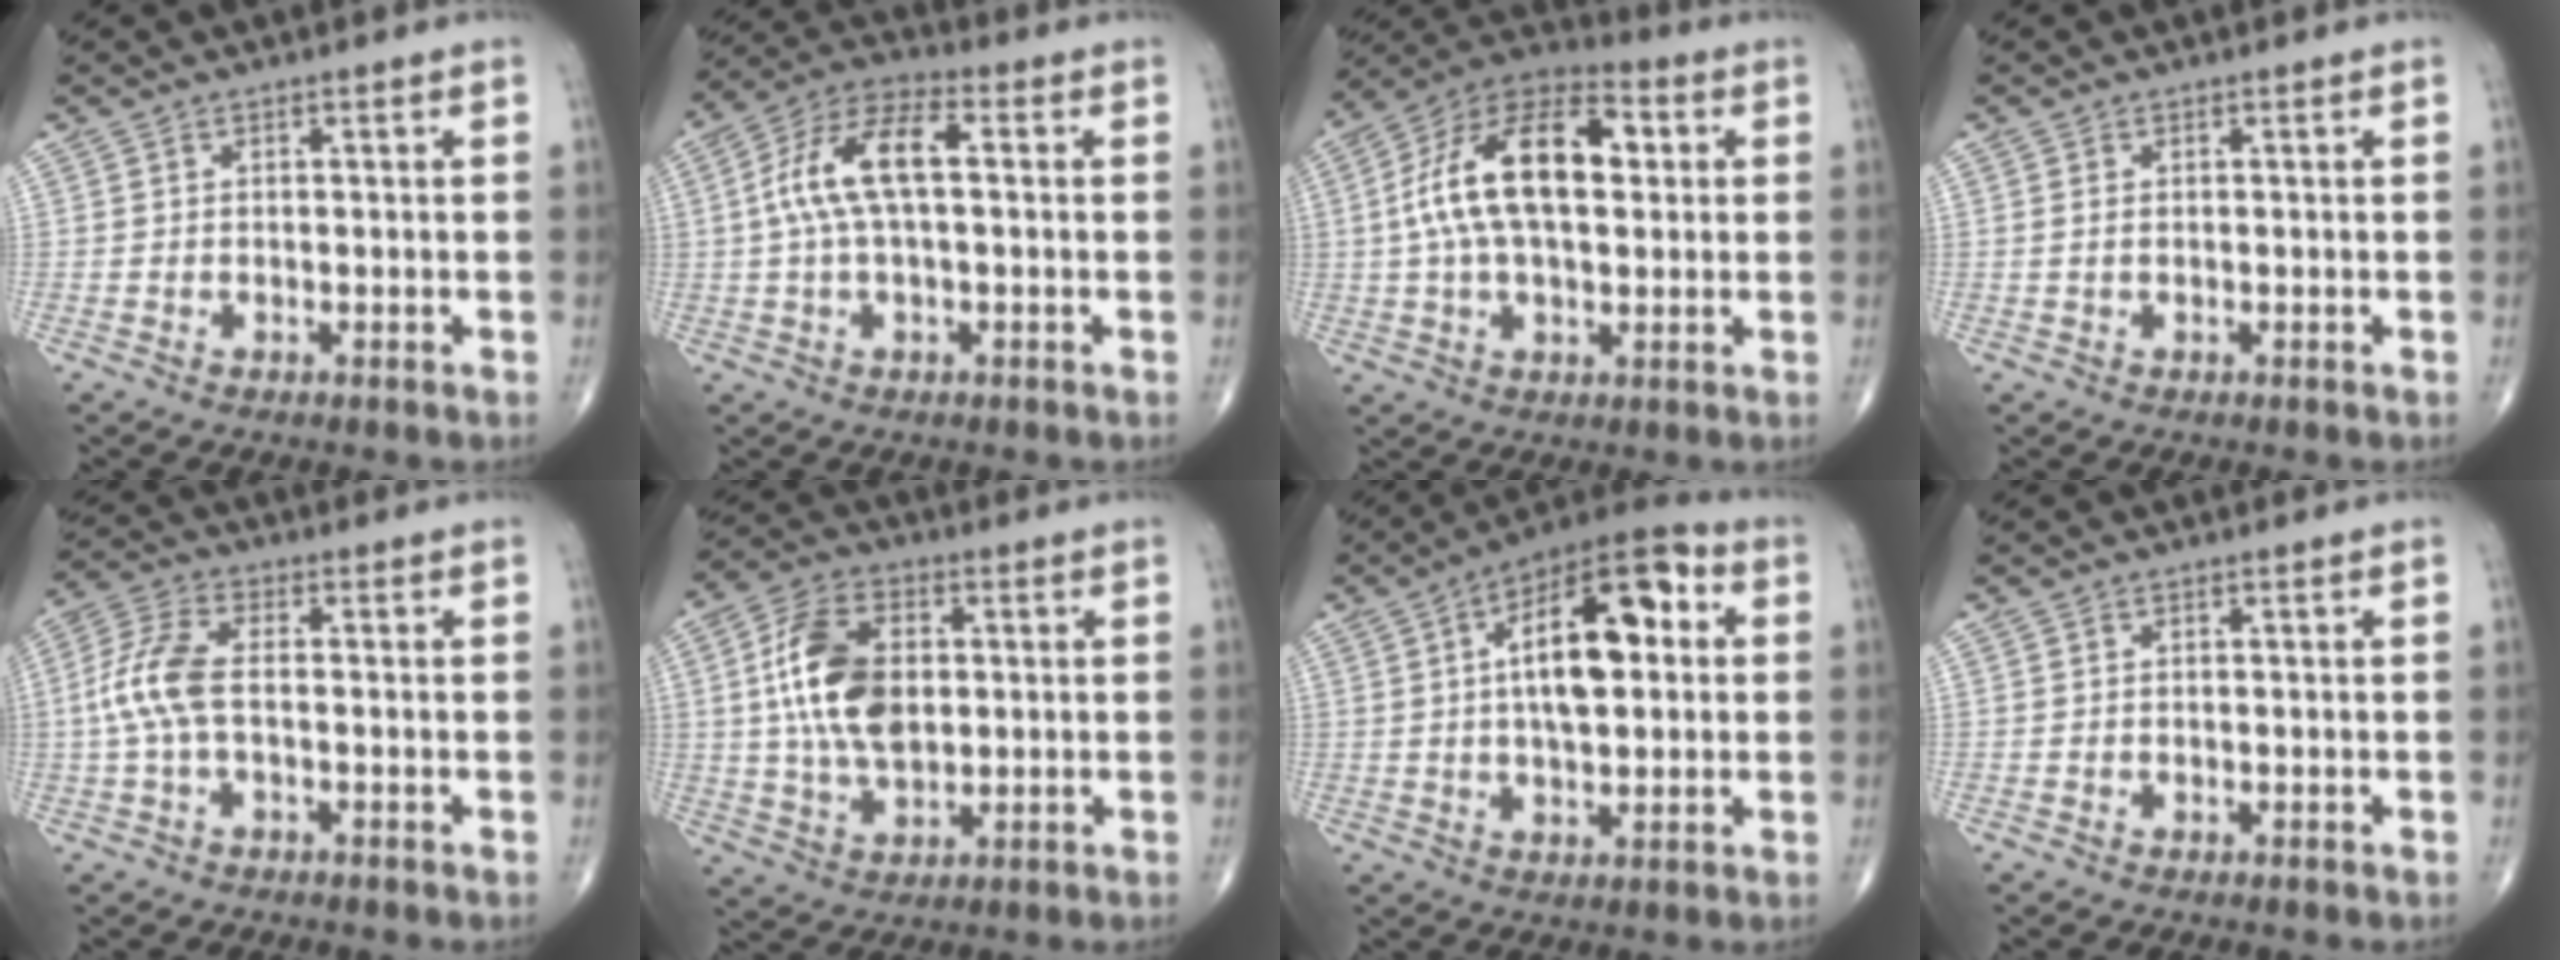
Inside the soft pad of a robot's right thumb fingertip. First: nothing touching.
{"total": 11.9, "force": [1.2, 5.3, 10.6], "torque": [-0.215, 0.036, 0.017]}
{"total": 19.1, "force": [2.6, 10.2, 16.0], "torque": [-0.276, 0.028, 0.036]}
{"total": 0.7, "force": [0.2, 0.3, 0.6], "torque": [-0.018, 0.003, 0.006]}
{"total": 8.0, "force": [-0.5, 3.7, 7.1], "torque": [-0.176, 0.022, -0.015]}
{"total": 14.2, "force": [1.6, 8.4, 11.3], "torque": [-0.204, 0.006, 0.030]}
{"total": 18.2, "force": [3.4, 8.2, 15.9], "torque": [-0.228, 0.021, 0.045]}
{"total": 0.0}